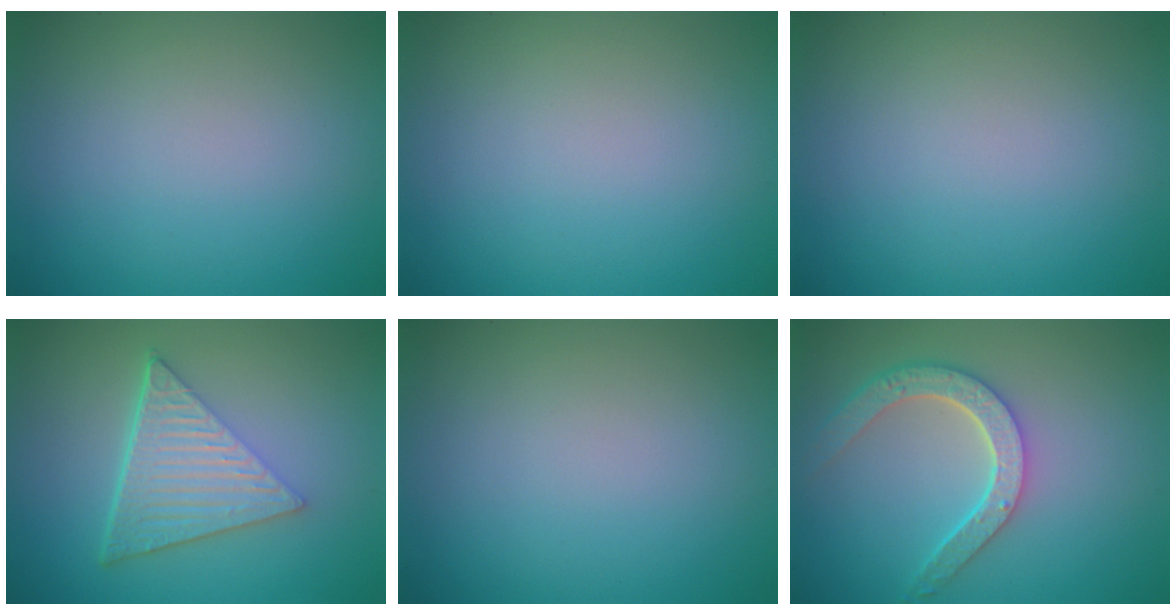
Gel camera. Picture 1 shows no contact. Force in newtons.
{"total": 0.0}
{"total": 0.0}
{"total": 6.8, "press": 4.5, "slide": 5.0}
{"total": 0.0}
{"total": 4.6, "press": 3.7, "slide": 2.7}